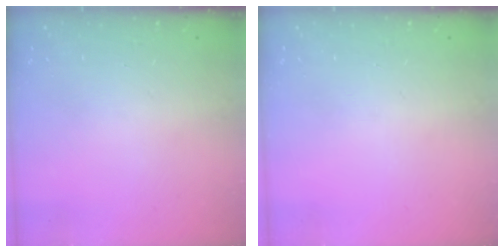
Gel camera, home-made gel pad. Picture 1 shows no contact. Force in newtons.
{"total": 0.0}